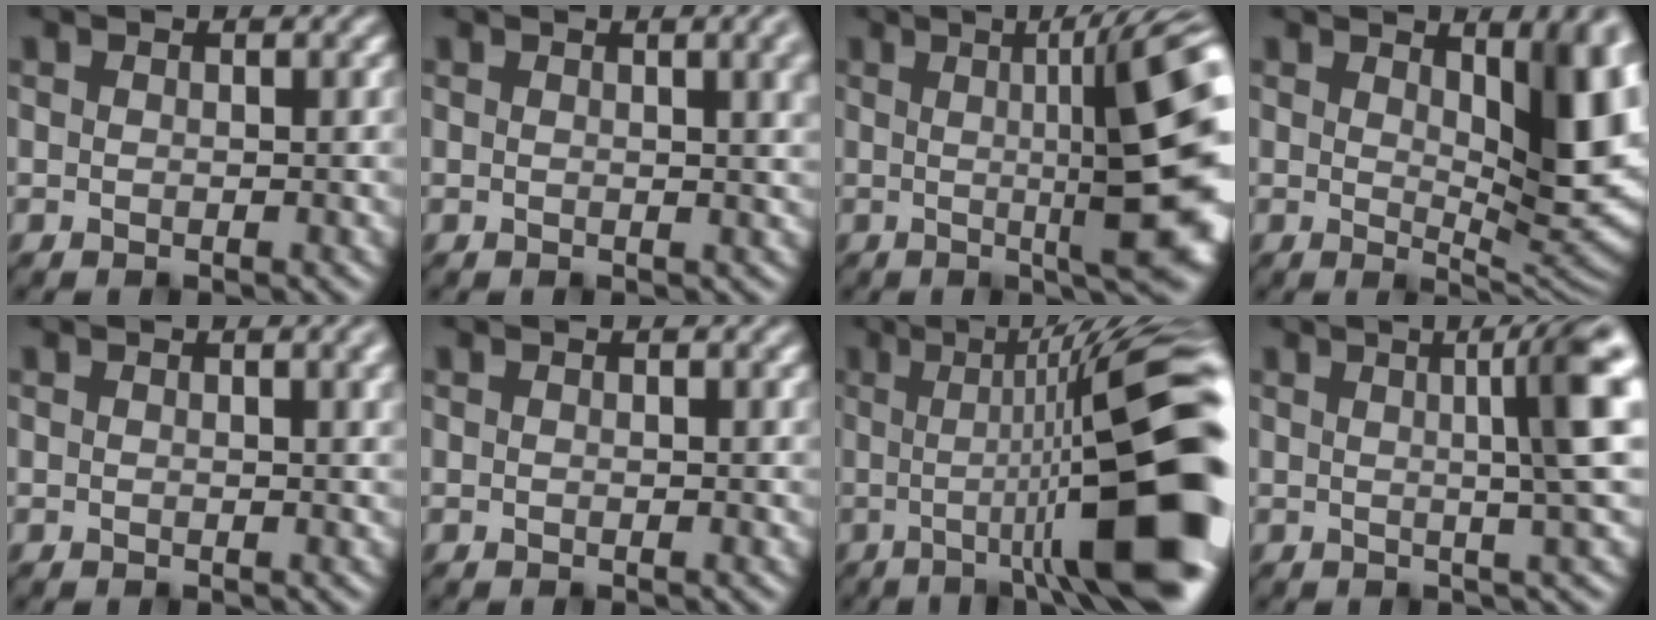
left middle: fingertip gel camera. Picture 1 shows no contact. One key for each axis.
{"total": 6.6, "fx": 3.2, "fy": 2.8, "fz": 5.1, "tx": -0.040, "ty": 0.028, "tz": 0.026}
{"total": 14.3, "fx": 1.3, "fy": 2.9, "fz": 13.9, "tx": -0.154, "ty": 0.005, "tz": 0.025}
{"total": 10.9, "fx": 3.3, "fy": 3.7, "fz": 9.7, "tx": -0.121, "ty": -0.003, "tz": 0.053}
{"total": 3.9, "fx": 2.2, "fy": 1.4, "fz": 3.0, "tx": -0.033, "ty": 0.014, "tz": 0.025}
{"total": 0.9, "fx": 0.6, "fy": 0.2, "fz": 0.7, "tx": -0.006, "ty": 0.003, "tz": 0.009}
{"total": 15.7, "fx": -1.3, "fy": 3.4, "fz": 15.3, "tx": -0.175, "ty": 0.017, "tz": -0.026}
{"total": 7.1, "fx": 1.9, "fy": 1.1, "fz": 6.8, "tx": -0.069, "ty": 0.016, "tz": 0.022}